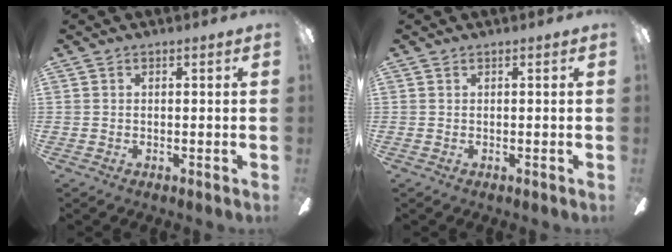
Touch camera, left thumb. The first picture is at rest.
{"total": 0.0}